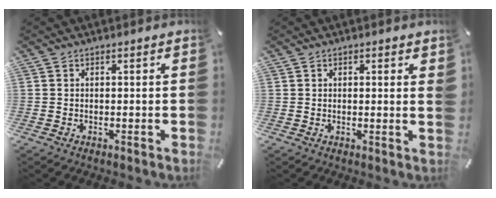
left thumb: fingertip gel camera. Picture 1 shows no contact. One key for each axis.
{"total": 1.2, "fx": 0.5, "fy": 0.3, "fz": 1.0, "tx": -0.013, "ty": -0.001, "tz": 0.006}